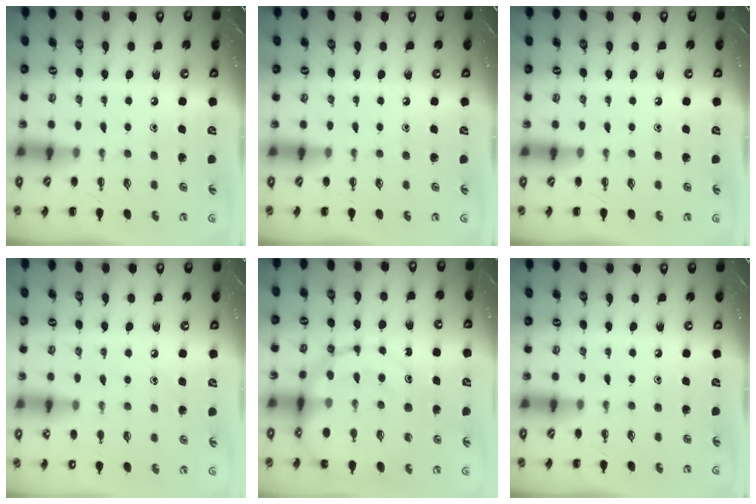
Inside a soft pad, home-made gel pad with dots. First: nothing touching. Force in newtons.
{"total": 0.0}
{"total": 0.0}
{"total": 6.4, "press": 6.1, "slide": 1.9}
{"total": 16.9, "press": 16.8, "slide": 2.0}
{"total": 0.0}